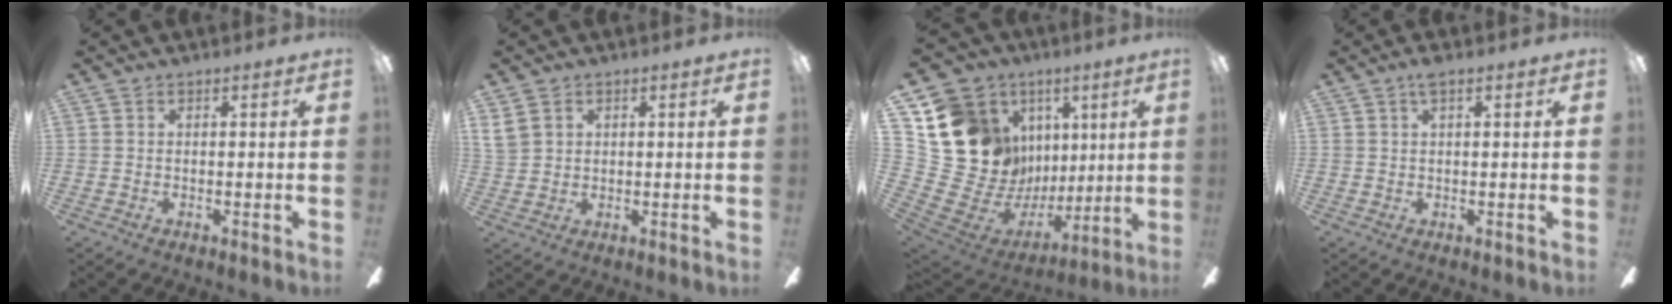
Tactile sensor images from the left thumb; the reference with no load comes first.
{"total": 3.8, "force": [2.2, 2.7, 1.6], "torque": [-0.035, 0.005, 0.045]}
{"total": 18.7, "force": [5.9, 16.3, 7.1], "torque": [-0.173, -0.056, 0.155]}
{"total": 2.6, "force": [1.6, 0.5, 2.0], "torque": [-0.036, 0.000, 0.025]}